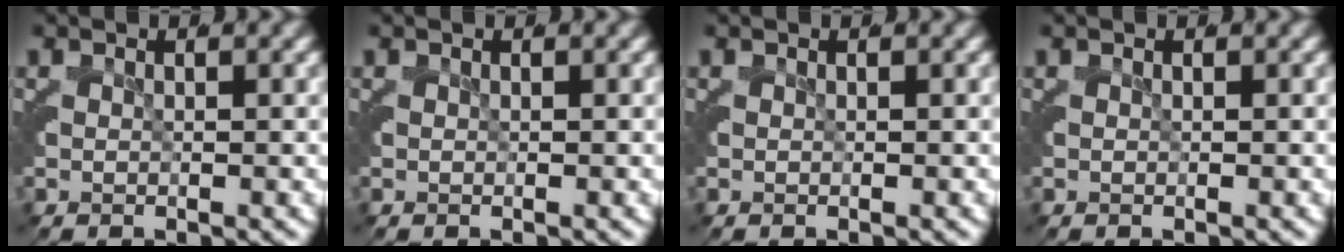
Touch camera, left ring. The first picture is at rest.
{"total": 0.0}
{"total": 0.0}
{"total": 0.0}